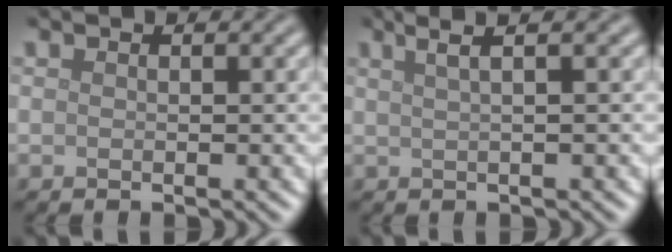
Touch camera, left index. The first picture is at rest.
{"total": 3.9, "force": [2.3, 1.4, 2.9], "torque": [-0.026, 0.020, 0.006]}